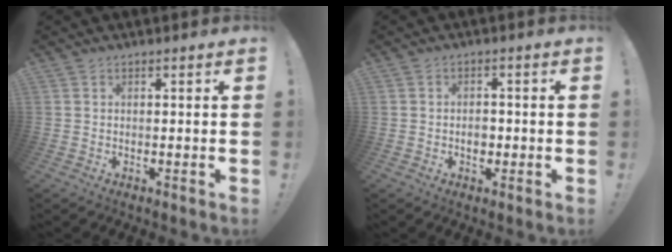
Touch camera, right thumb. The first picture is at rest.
{"total": 3.5, "force": [-1.0, 2.6, 2.1], "torque": [-0.023, 0.001, -0.020]}